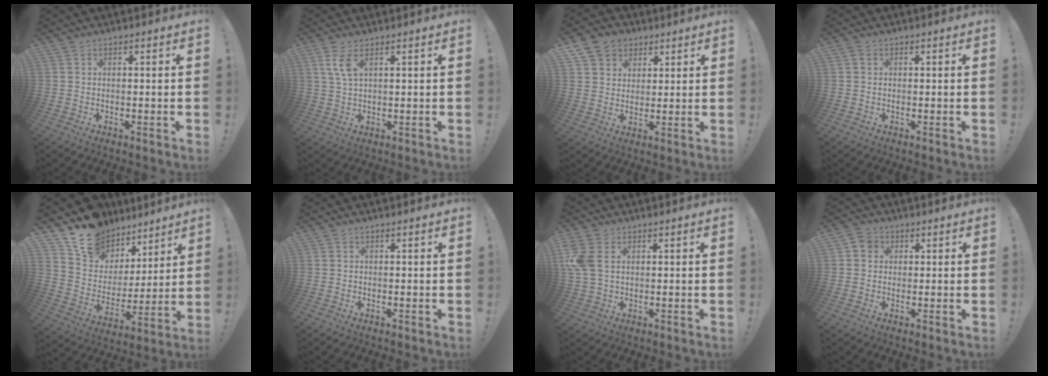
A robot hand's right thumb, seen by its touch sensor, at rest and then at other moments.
{"total": 4.9, "force": [2.2, 1.5, 4.1], "torque": [-0.066, -0.007, 0.037]}
{"total": 8.5, "force": [4.4, 7.0, 2.0], "torque": [-0.026, -0.027, 0.089]}
{"total": 0.7, "force": [0.3, 0.7, 0.1], "torque": [-0.003, 0.005, 0.004]}
{"total": 15.0, "force": [11.7, 9.0, 2.7], "torque": [-0.057, -0.091, 0.229]}
{"total": 0.0}
{"total": 7.5, "force": [1.9, 4.9, 5.2], "torque": [-0.123, -0.002, 0.039]}
{"total": 3.9, "force": [1.0, 3.4, 1.6], "torque": [-0.025, 0.008, 0.019]}